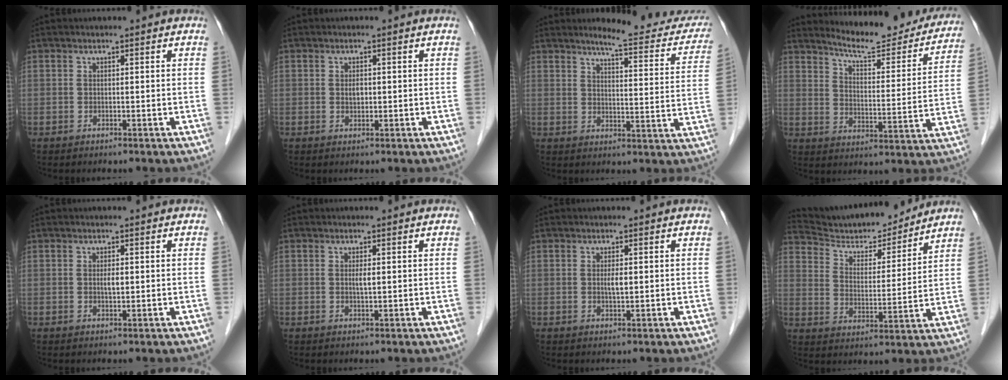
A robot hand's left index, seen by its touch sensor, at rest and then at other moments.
{"total": 1.2, "force": [0.1, 0.8, 1.0], "torque": [-0.018, 0.001, 0.003]}
{"total": 13.8, "force": [12.6, 2.3, 5.2], "torque": [-0.047, -0.026, 0.139]}
{"total": 17.2, "force": [16.2, 2.9, 5.1], "torque": [-0.063, -0.043, 0.203]}
{"total": 1.2, "force": [0.1, 0.4, 1.2], "torque": [-0.021, 0.000, 0.003]}
{"total": 1.1, "force": [0.2, 0.1, 1.1], "torque": [-0.024, -0.001, 0.003]}
{"total": 1.4, "force": [0.2, 0.3, 1.4], "torque": [-0.026, -0.001, 0.003]}
{"total": 15.0, "force": [14.3, 2.2, 3.9], "torque": [-0.068, -0.004, 0.231]}